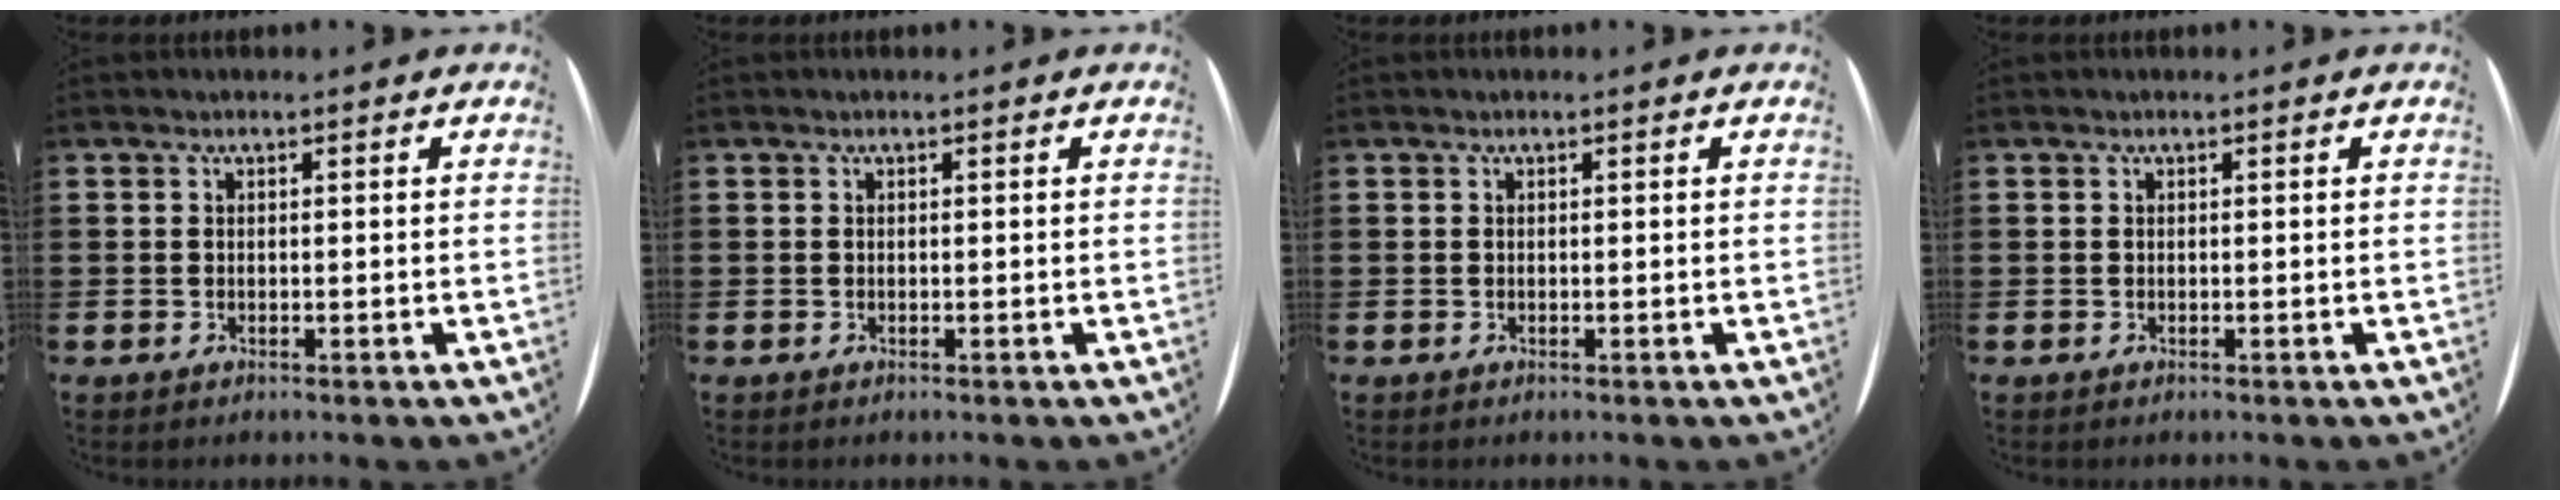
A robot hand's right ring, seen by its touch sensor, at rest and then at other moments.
{"total": 0.0}
{"total": 0.0}
{"total": 0.0}